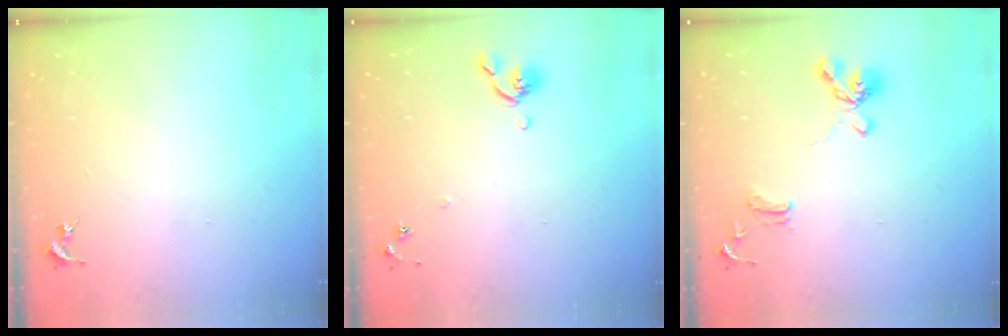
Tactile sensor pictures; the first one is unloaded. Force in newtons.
{"total": 5.4, "press": 5.3, "slide": 1.1}
{"total": 14.7, "press": 14.6, "slide": 1.5}